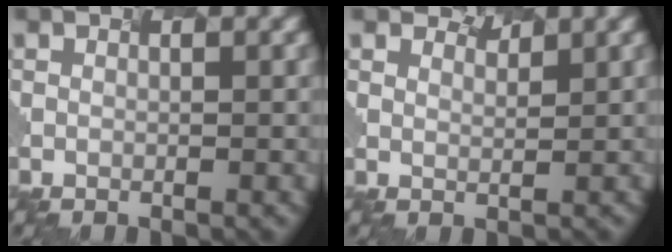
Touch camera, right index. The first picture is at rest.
{"total": 1.6, "force": [1.5, 0.0, -0.5], "torque": [-0.001, -0.002, 0.033]}